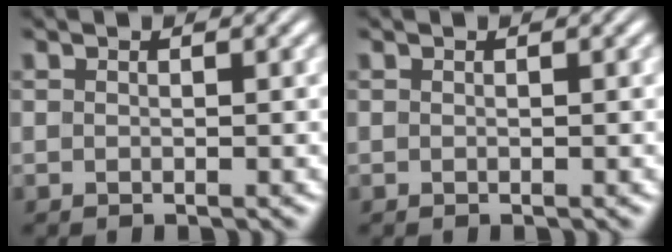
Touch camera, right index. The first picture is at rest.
{"total": 0.0}